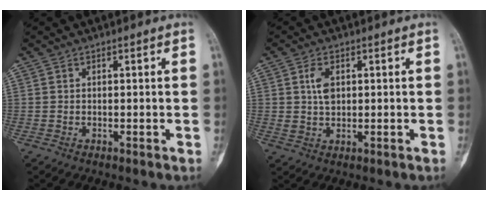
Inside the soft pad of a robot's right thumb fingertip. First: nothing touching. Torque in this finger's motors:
{"motor_torque": [0.63, 0.92, 0.45, 0.17, 0.19]}